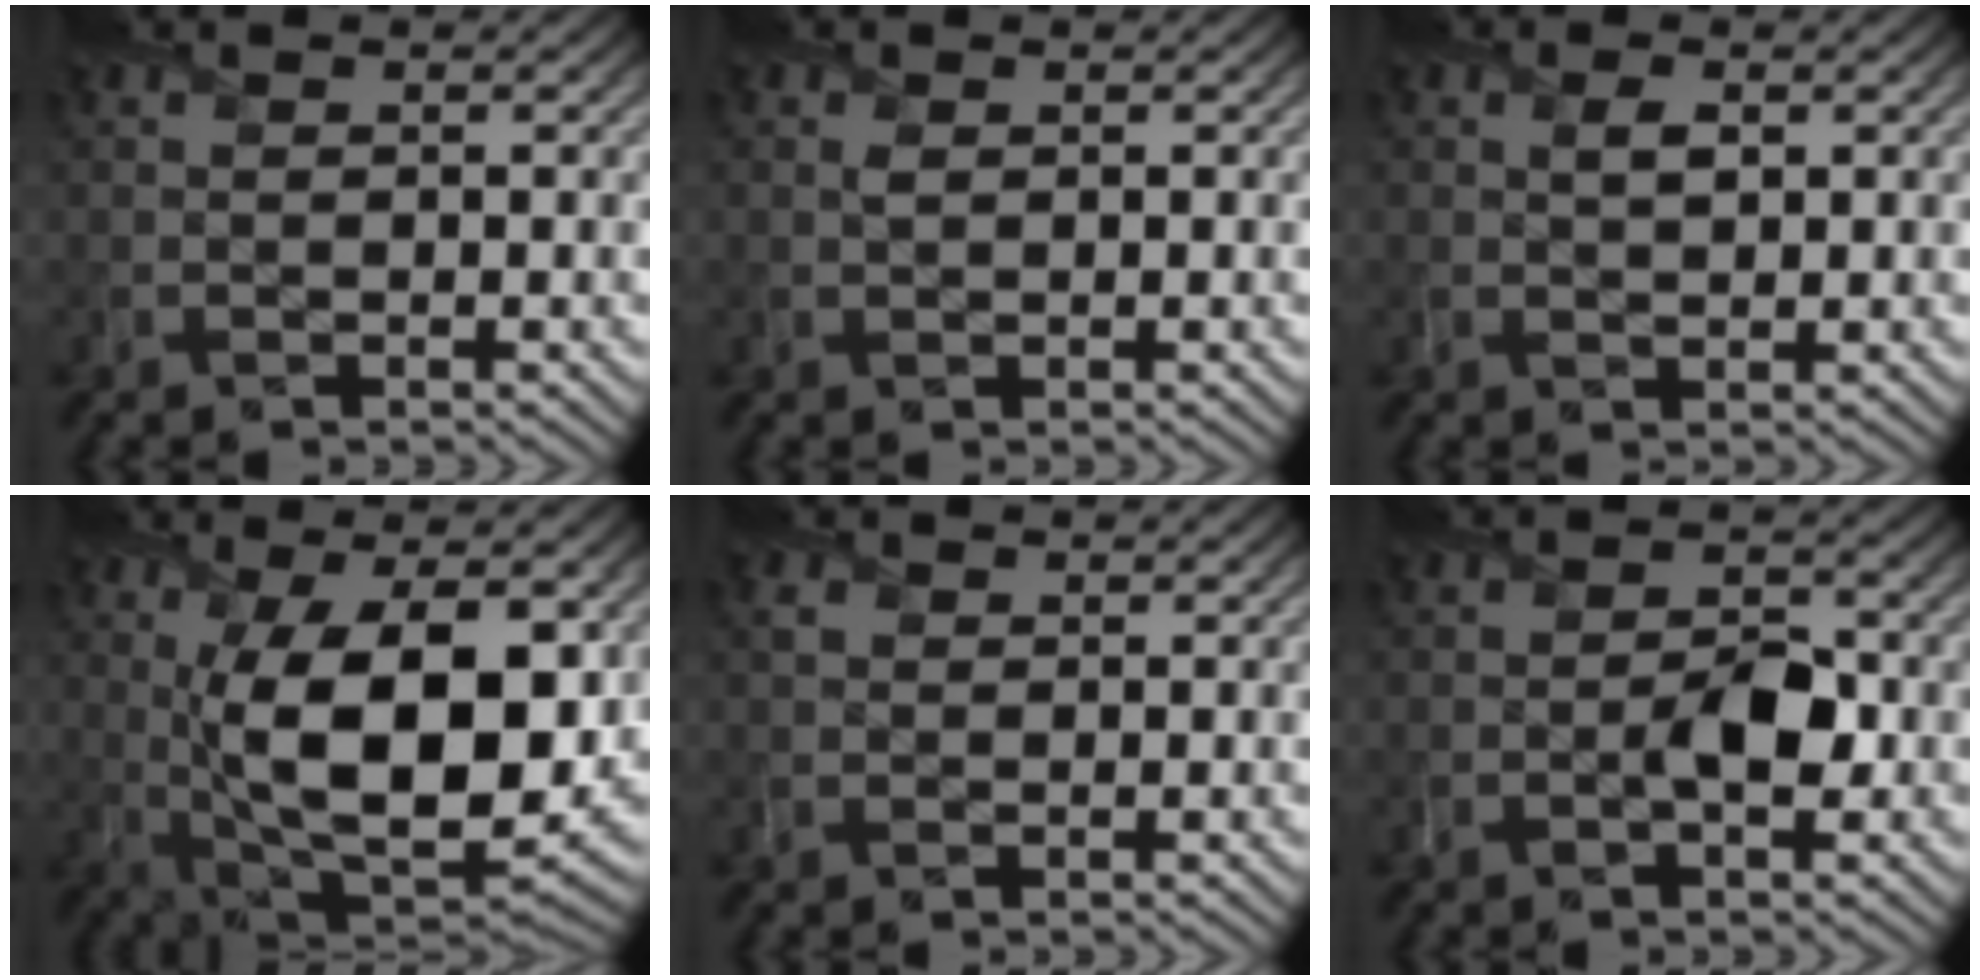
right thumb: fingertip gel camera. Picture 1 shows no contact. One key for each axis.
{"total": 0.8, "fx": 0.3, "fy": 0.4, "fz": 0.5, "tx": -0.016, "ty": 0.002, "tz": 0.005}
{"total": 1.4, "fx": 0.4, "fy": 0.8, "fz": 1.2, "tx": -0.025, "ty": -0.004, "tz": 0.008}
{"total": 15.6, "fx": 1.1, "fy": 7.6, "fz": 13.5, "tx": -0.241, "ty": -0.017, "tz": 0.028}
{"total": 1.3, "fx": 0.5, "fy": 1.0, "fz": 0.6, "tx": -0.018, "ty": 0.004, "tz": 0.008}
{"total": 3.5, "fx": -1.2, "fy": 1.8, "fz": 2.8, "tx": -0.047, "ty": 0.000, "tz": -0.024}